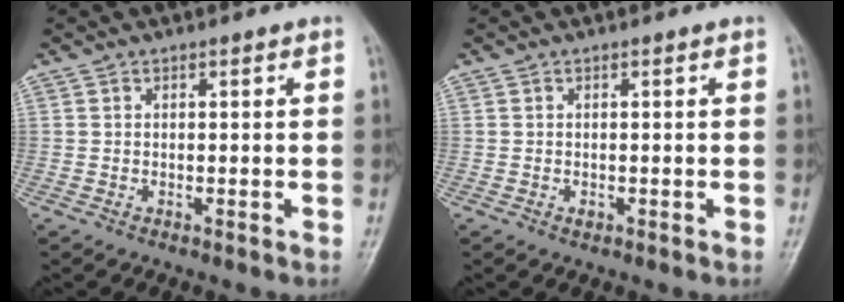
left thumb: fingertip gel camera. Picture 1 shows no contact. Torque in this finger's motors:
{"motor_torque": [0.07, 0.05, 0.20, -0.06, 0.00]}